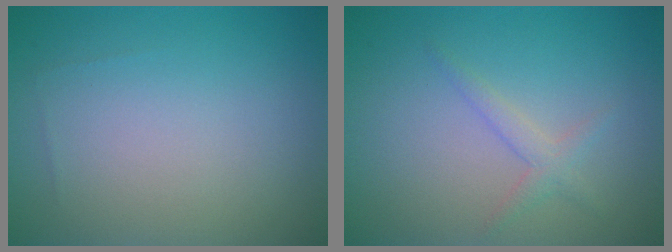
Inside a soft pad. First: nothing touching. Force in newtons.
{"total": 1.3, "press": 1.3, "slide": 0.1}